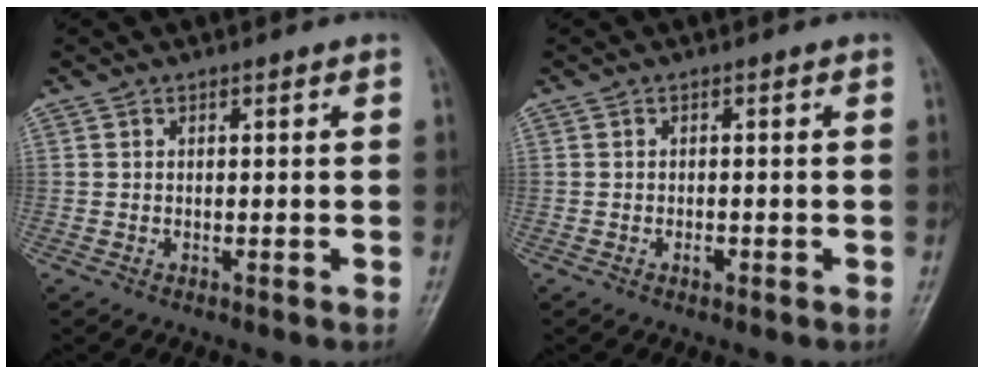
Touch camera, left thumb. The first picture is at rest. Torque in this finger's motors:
{"motor_torque": [-0.01, 0.01, 0.03, 0.01, 0.00]}